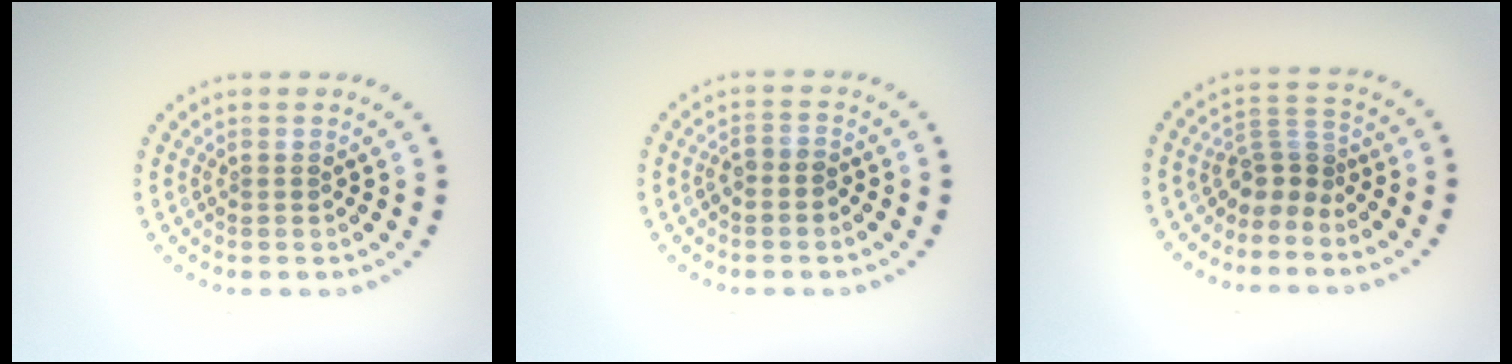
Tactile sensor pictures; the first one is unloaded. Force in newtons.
{"total": 1.5, "press": 1.3, "slide": 0.8}
{"total": 2.8, "press": 1.8, "slide": 2.1}